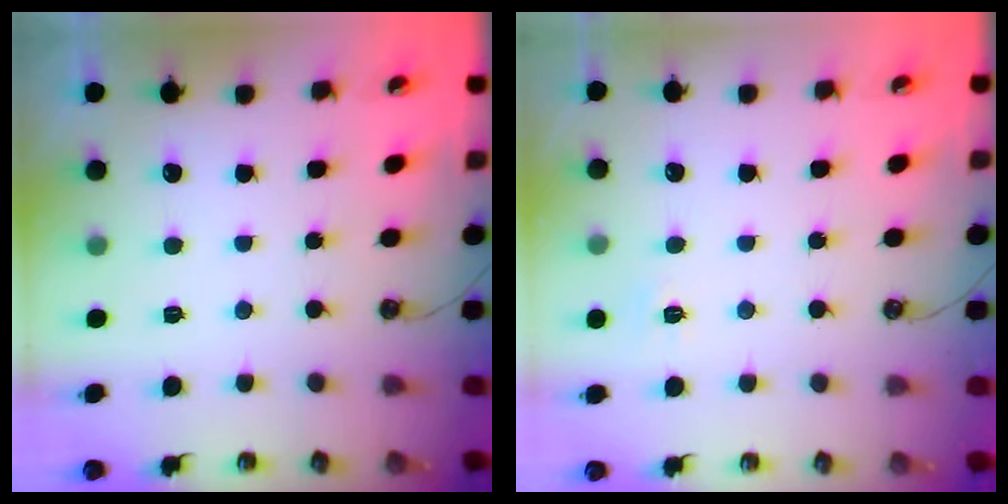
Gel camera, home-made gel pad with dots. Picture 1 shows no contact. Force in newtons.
{"total": 4.4, "press": 4.3, "slide": 0.5}